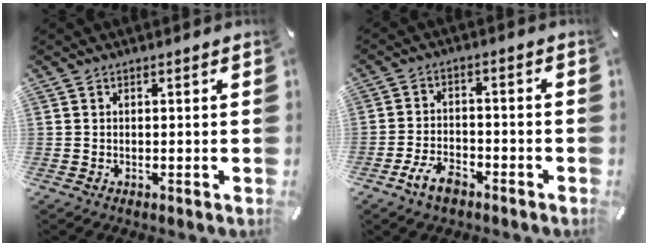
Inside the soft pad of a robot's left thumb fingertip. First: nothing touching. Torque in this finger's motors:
{"motor_torque": [-0.43, 0.70, 0.28, 0.20, 0.11]}